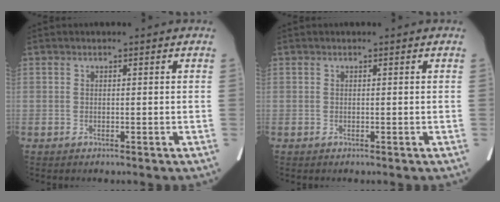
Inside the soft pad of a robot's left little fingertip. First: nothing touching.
{"total": 0.0}